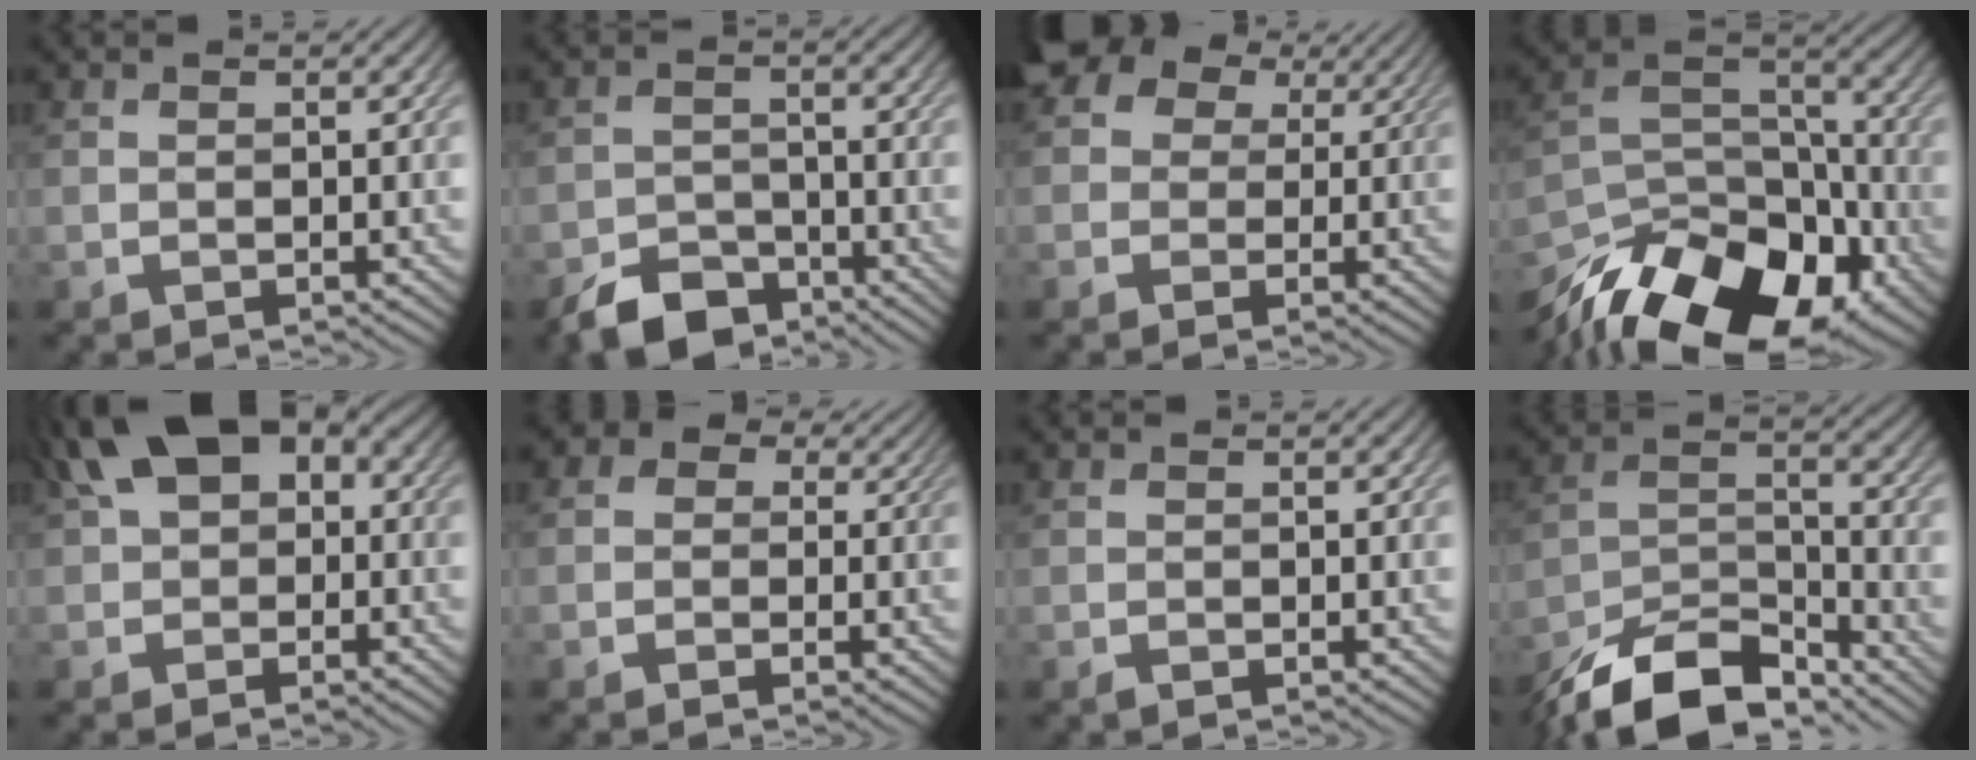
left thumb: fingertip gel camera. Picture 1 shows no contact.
{"total": 6.1, "force": [-4.9, 2.8, 2.5], "torque": [-0.044, -0.006, -0.095]}
{"total": 8.9, "force": [4.0, 6.7, 4.3], "torque": [-0.100, 0.034, 0.033]}
{"total": 17.9, "force": [-12.9, 8.5, 9.1], "torque": [-0.197, -0.041, -0.199]}
{"total": 9.3, "force": [1.9, 6.1, 6.7], "torque": [-0.119, 0.014, 0.018]}
{"total": 4.4, "force": [1.0, 3.7, 2.2], "torque": [-0.026, 0.010, -0.017]}
{"total": 0.0}
{"total": 11.8, "force": [-9.7, 3.8, 5.5], "torque": [-0.104, -0.008, -0.181]}